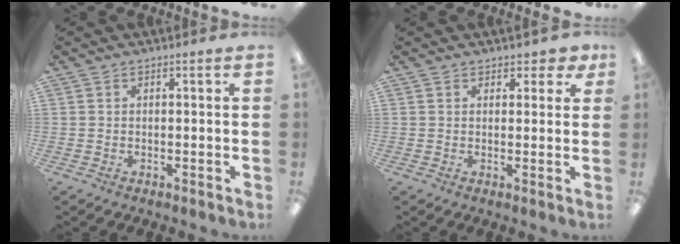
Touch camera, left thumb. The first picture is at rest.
{"total": 2.5, "force": [1.7, 1.7, 0.7], "torque": [0.000, -0.003, 0.029]}